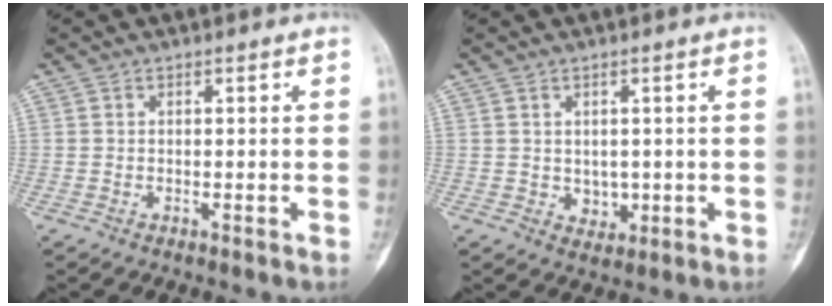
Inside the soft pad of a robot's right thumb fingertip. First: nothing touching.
{"total": 3.0, "force": [0.0, 2.5, 1.6], "torque": [-0.009, -0.002, 0.009]}